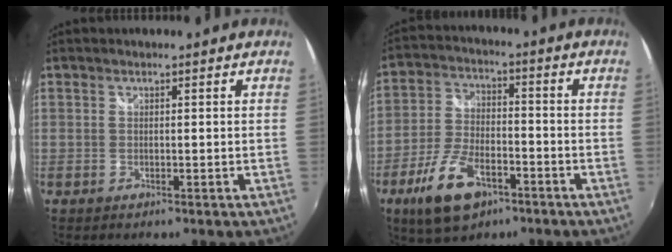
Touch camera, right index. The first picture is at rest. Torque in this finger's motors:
{"motor_torque": [0.89, -0.82, 0.52, 0.07]}